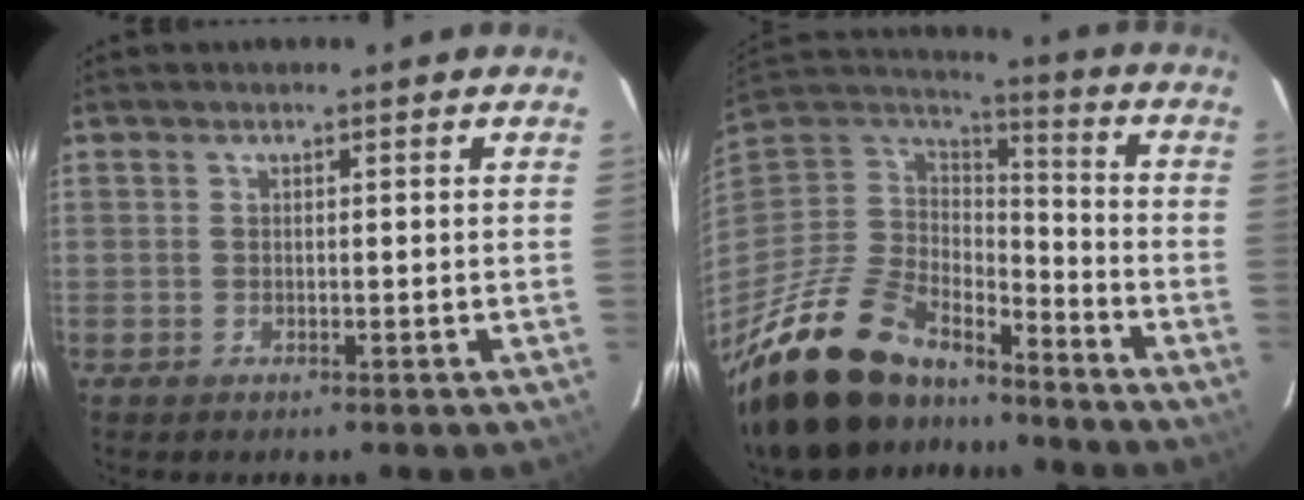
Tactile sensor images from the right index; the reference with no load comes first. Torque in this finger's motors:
{"motor_torque": [0.54, -1.04, 0.84, 0.21]}